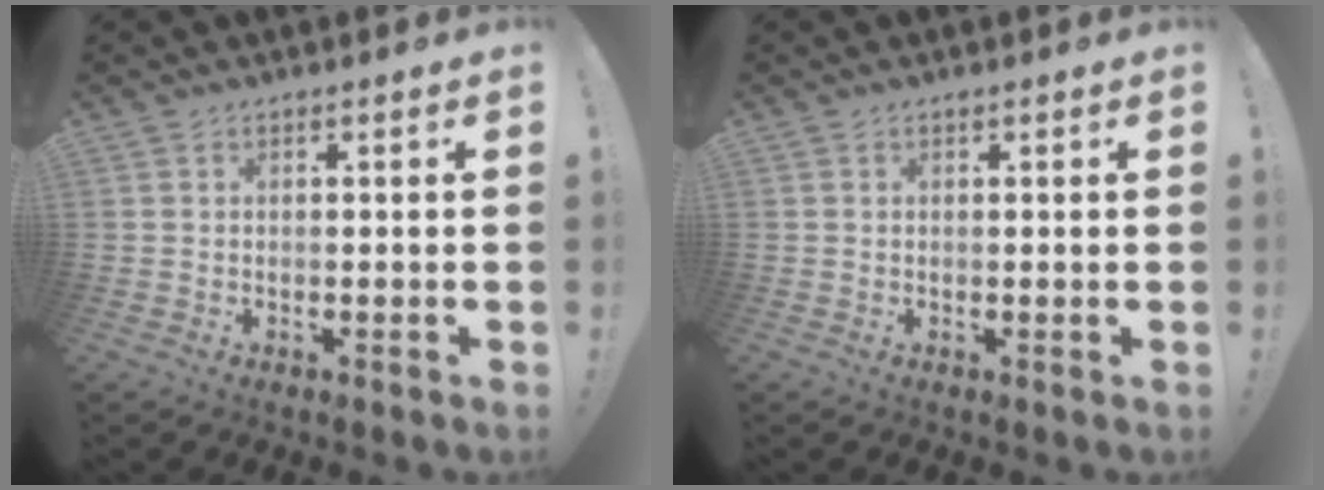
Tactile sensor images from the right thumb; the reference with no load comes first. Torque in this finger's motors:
{"motor_torque": [-0.49, -0.13, 0.03, 0.11, 0.03]}